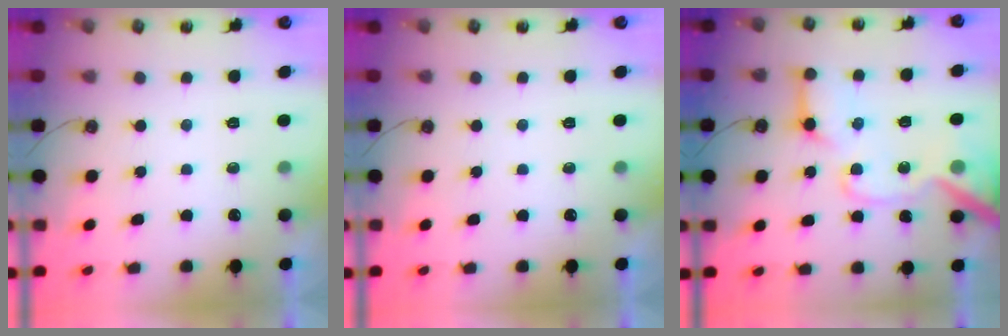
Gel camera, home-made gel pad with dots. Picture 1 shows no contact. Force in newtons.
{"total": 0.0}
{"total": 19.2, "press": 19.0, "slide": 2.3}